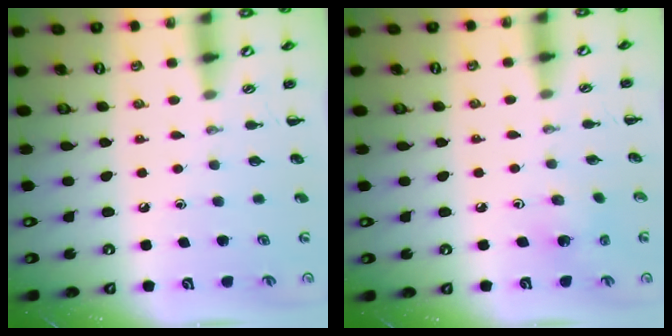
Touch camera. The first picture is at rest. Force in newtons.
{"total": 2.6, "press": 2.5, "slide": 0.8}